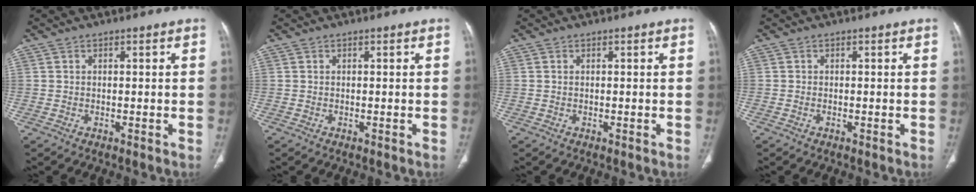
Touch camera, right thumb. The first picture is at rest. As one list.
[{"total": 0.0}, {"total": 0.0}, {"total": 0.0}]